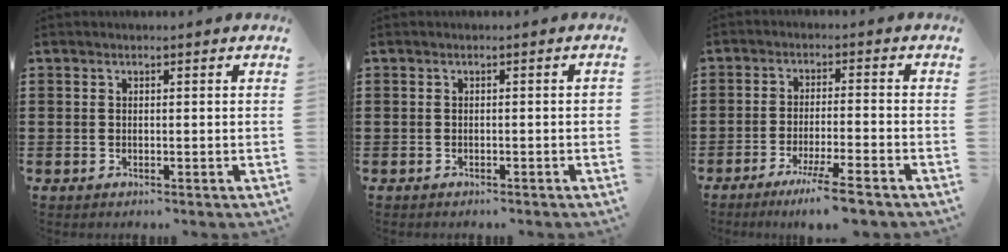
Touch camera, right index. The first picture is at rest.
{"total": 0.9, "force": [-0.7, 0.2, 0.6], "torque": [-0.012, -0.002, -0.013]}
{"total": 6.1, "force": [-4.7, -0.5, 3.9], "torque": [-0.075, -0.016, -0.087]}